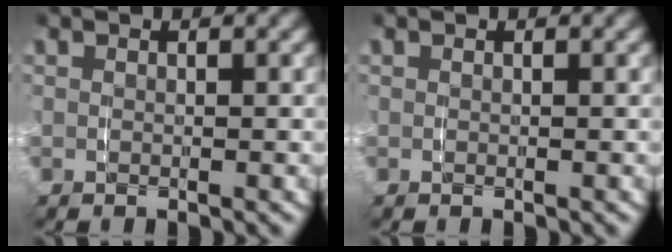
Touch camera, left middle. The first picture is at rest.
{"total": 0.0}